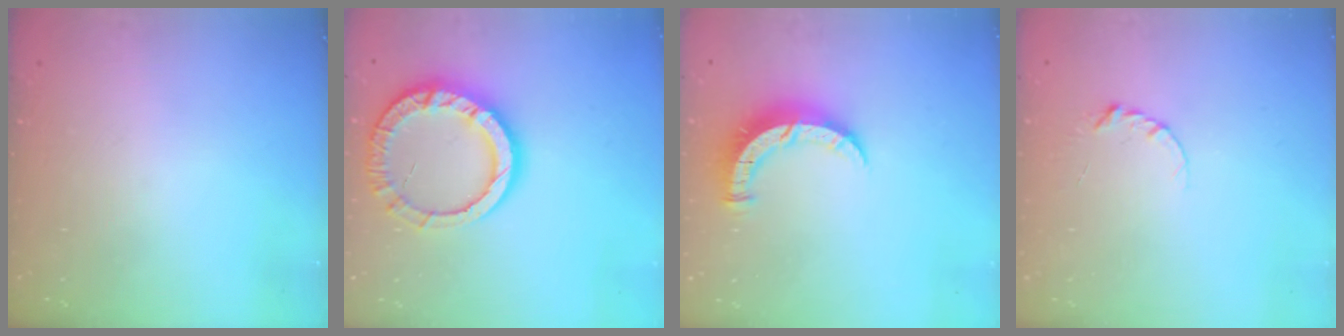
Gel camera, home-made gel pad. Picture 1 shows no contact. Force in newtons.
{"total": 14.2, "press": 14.1, "slide": 1.4}
{"total": 8.0, "press": 7.9, "slide": 1.0}
{"total": 3.4, "press": 3.4, "slide": 0.4}